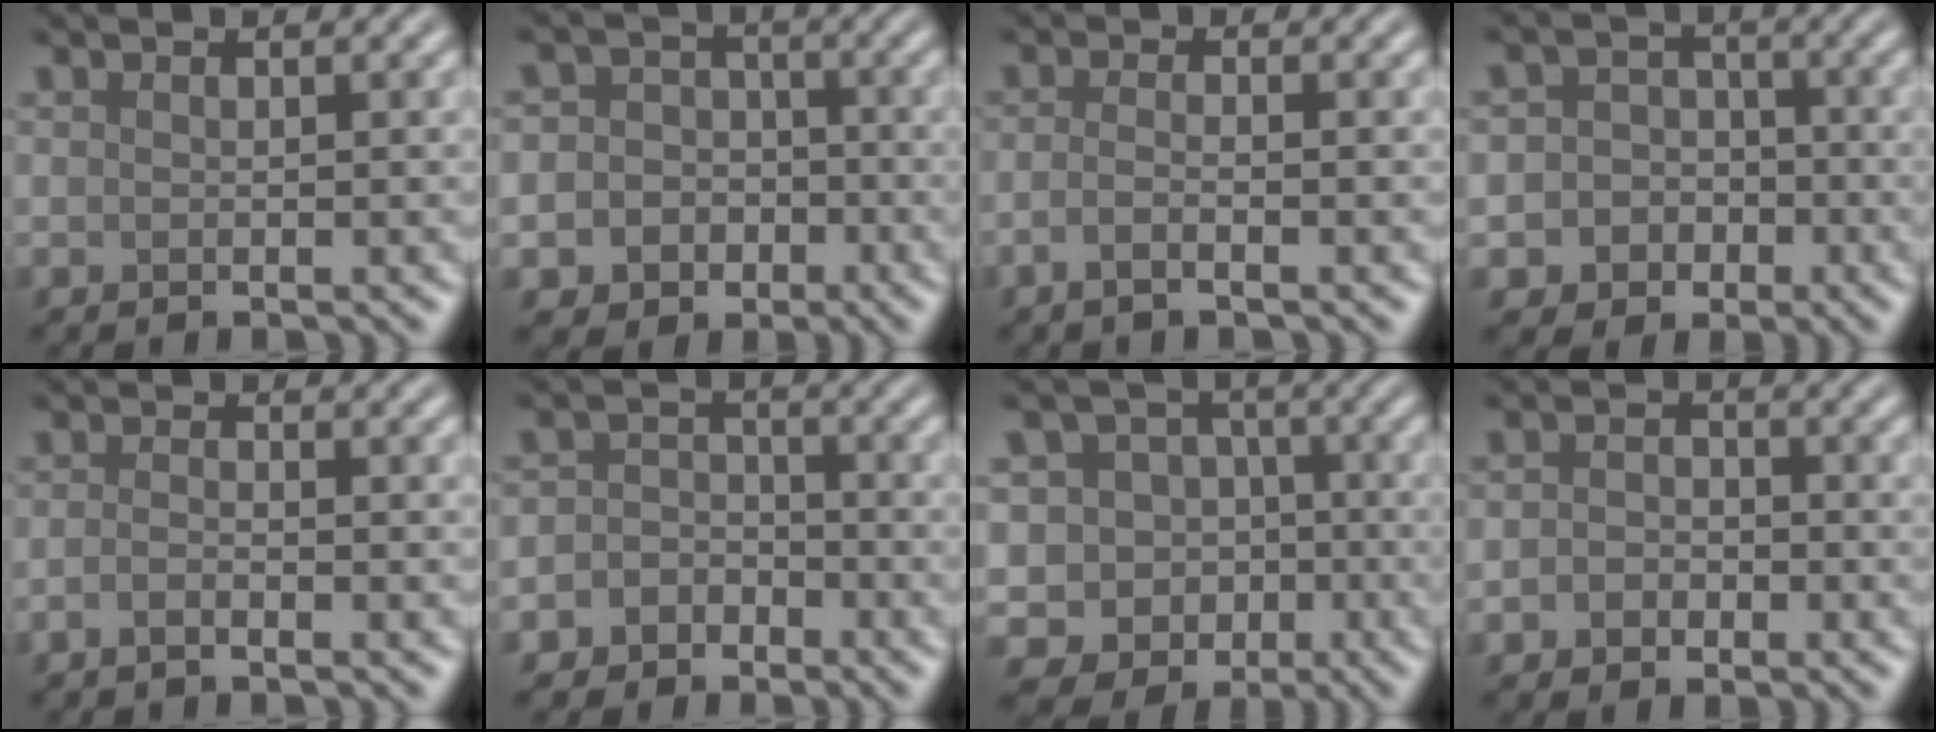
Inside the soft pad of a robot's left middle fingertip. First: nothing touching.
{"total": 6.9, "force": [-2.6, 6.3, 1.4], "torque": [-0.012, -0.002, -0.061]}
{"total": 1.6, "force": [-0.8, 0.5, 1.3], "torque": [-0.022, -0.003, -0.024]}
{"total": 5.5, "force": [-2.0, 5.0, 1.0], "torque": [0.002, 0.002, -0.051]}
{"total": 1.2, "force": [-0.7, 0.3, 0.9], "torque": [-0.018, 0.000, -0.016]}
{"total": 4.2, "force": [-2.4, 3.4, 0.5], "torque": [0.031, 0.000, -0.055]}
{"total": 10.6, "force": [-4.0, 9.5, 2.6], "torque": [-0.038, 0.010, -0.085]}
{"total": 2.0, "force": [-0.7, 1.6, 1.0], "torque": [-0.014, -0.001, -0.020]}